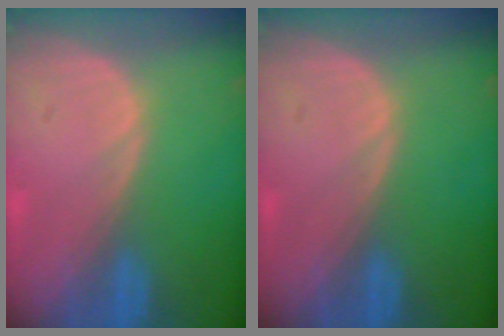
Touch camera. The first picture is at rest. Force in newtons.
{"total": 0.0}